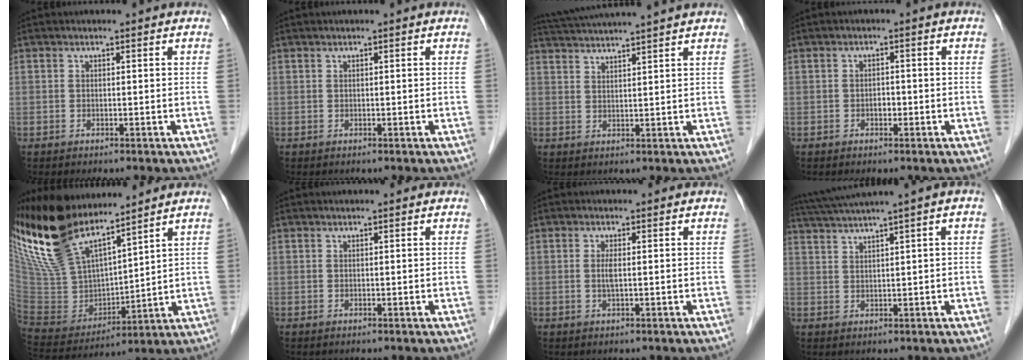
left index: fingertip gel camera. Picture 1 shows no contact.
{"total": 0.0}
{"total": 10.9, "force": [9.9, -1.1, 4.3], "torque": [-0.082, 0.025, 0.148]}
{"total": 1.2, "force": [-0.7, 0.7, 0.7], "torque": [-0.009, 0.000, -0.011]}
{"total": 19.7, "force": [15.5, 5.7, 10.7], "torque": [-0.230, 0.008, 0.308]}
{"total": 0.5, "force": [0.5, 0.2, 0.2], "torque": [-0.007, 0.011, 0.008]}
{"total": 1.3, "force": [-0.1, 0.2, 1.3], "torque": [-0.031, -0.004, -0.001]}
{"total": 6.2, "force": [4.3, -1.4, 4.2], "torque": [-0.079, 0.019, 0.081]}